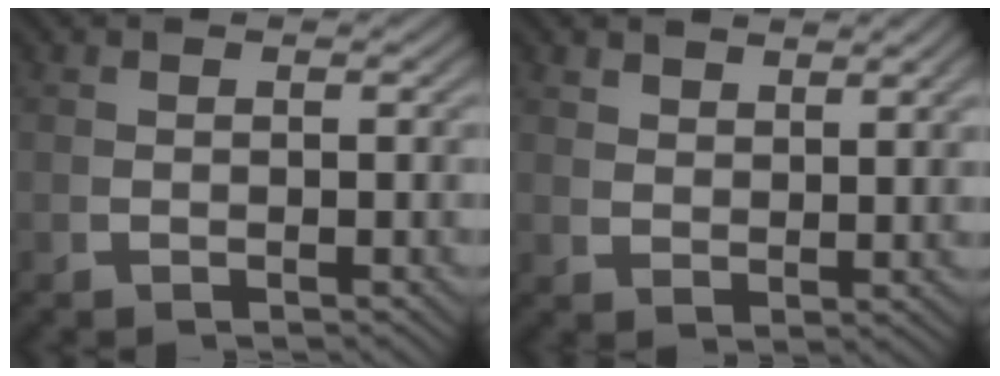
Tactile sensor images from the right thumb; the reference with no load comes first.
{"total": 2.4, "force": [2.3, 0.1, 0.5], "torque": [-0.001, 0.000, 0.054]}